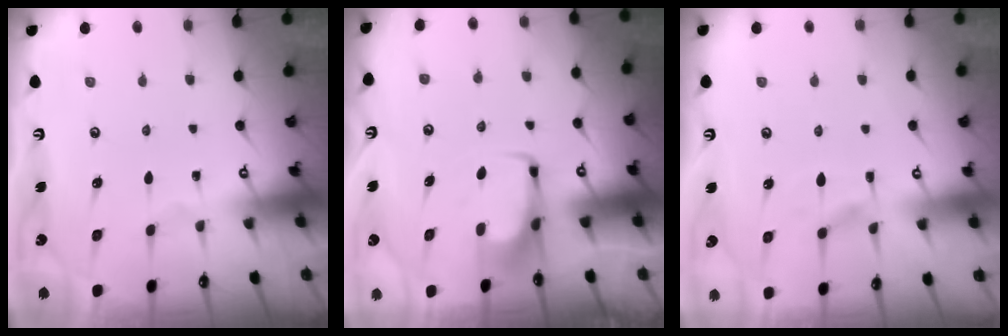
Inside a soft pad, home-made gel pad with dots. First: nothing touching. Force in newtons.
{"total": 2.9, "press": 2.8, "slide": 0.4}
{"total": 1.3, "press": 0.0, "slide": 1.3}